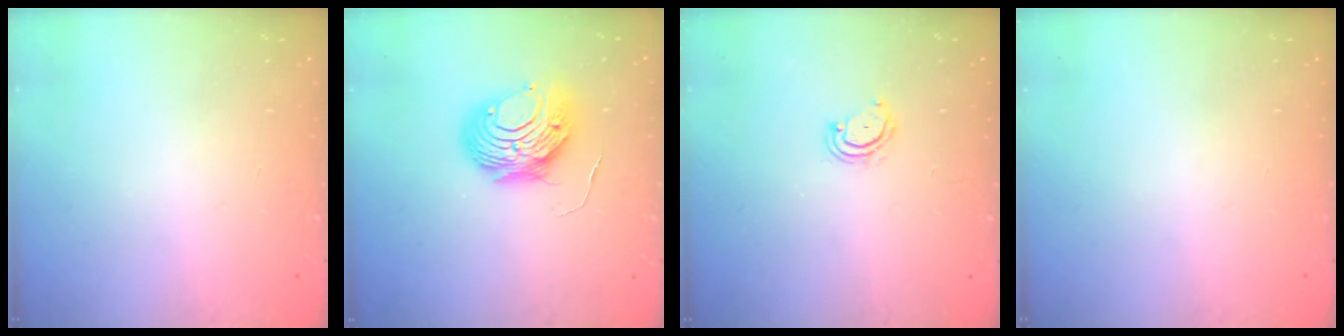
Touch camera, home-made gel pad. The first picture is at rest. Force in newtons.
{"total": 9.4, "press": 9.4, "slide": 1.0}
{"total": 4.0, "press": 4.0, "slide": 0.3}
{"total": 0.0}